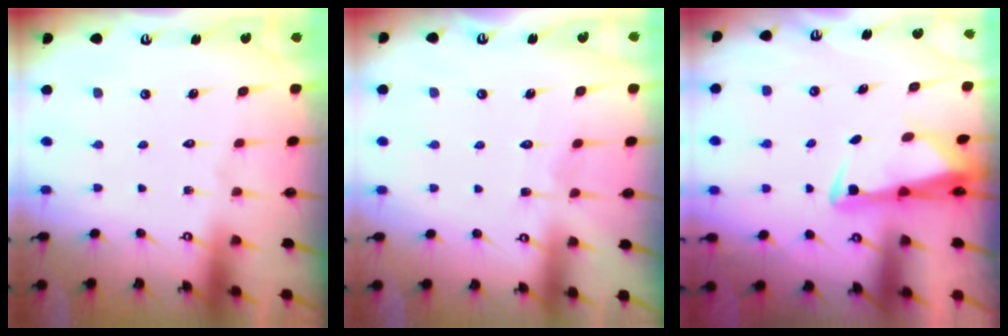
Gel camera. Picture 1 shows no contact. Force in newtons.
{"total": 3.9, "press": 3.9, "slide": 0.4}
{"total": 2.9, "press": 2.9, "slide": 0.7}